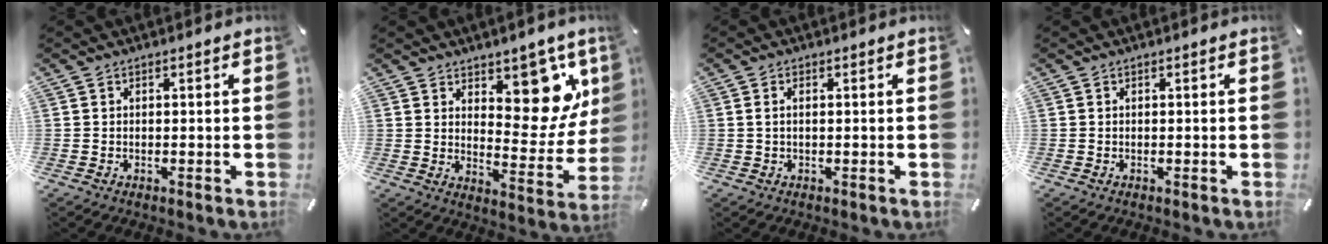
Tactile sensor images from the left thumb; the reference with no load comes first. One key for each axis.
{"total": 13.1, "fx": 7.9, "fy": 7.6, "fz": 7.2, "tx": -0.051, "ty": -0.076, "tz": 0.139}
{"total": 1.5, "fx": 0.1, "fy": 0.6, "fz": 1.4, "tx": -0.028, "ty": 0.002, "tz": 0.001}
{"total": 0.0}